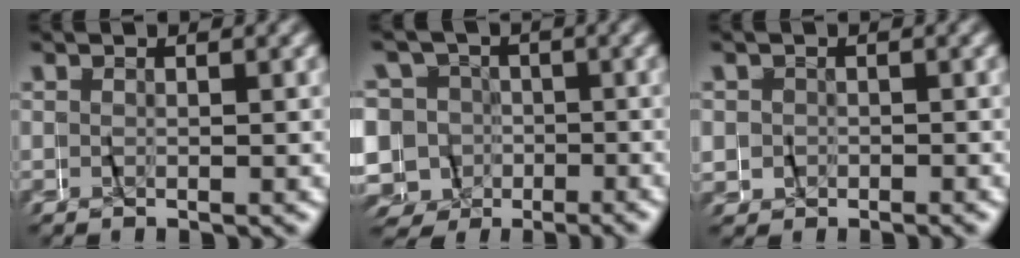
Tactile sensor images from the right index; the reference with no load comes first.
{"total": 14.0, "force": [-3.1, 13.3, 3.2], "torque": [-0.111, -0.057, -0.054]}
{"total": 2.3, "force": [0.5, 2.2, 0.4], "torque": [-0.013, 0.009, 0.005]}